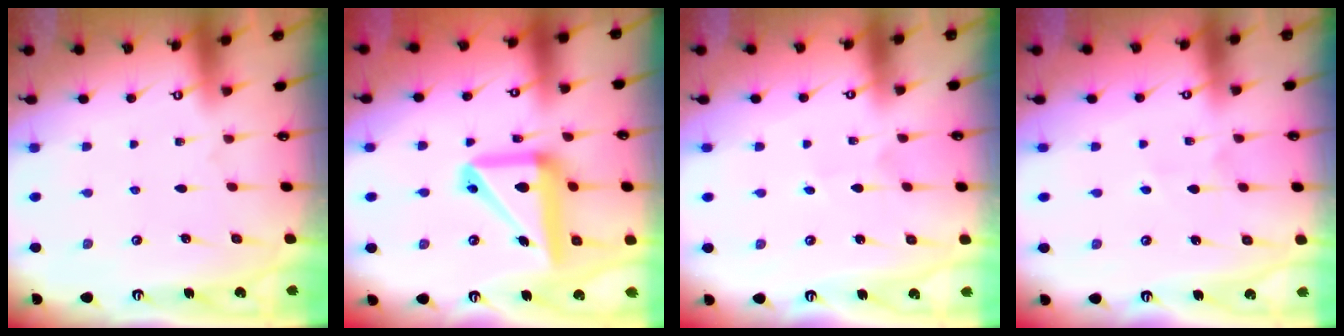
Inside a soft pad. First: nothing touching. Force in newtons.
{"total": 16.5, "press": 16.4, "slide": 2.0}
{"total": 2.5, "press": 2.5, "slide": 0.1}
{"total": 2.7, "press": 2.6, "slide": 0.9}